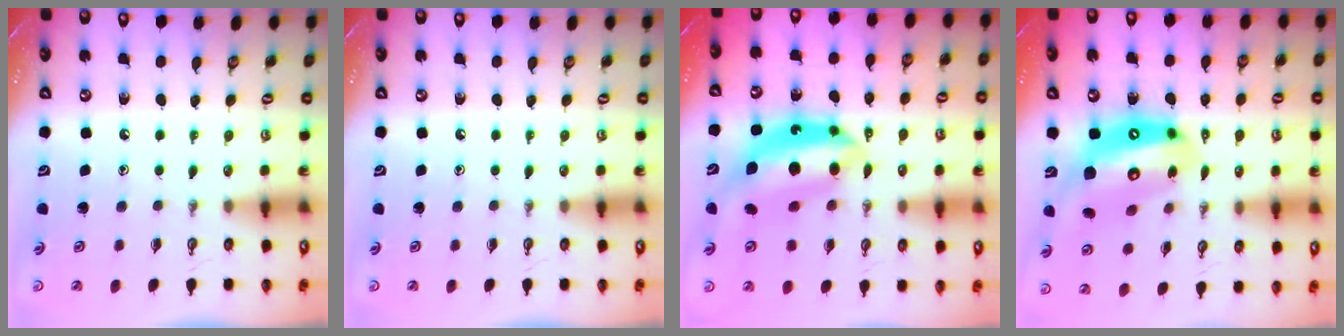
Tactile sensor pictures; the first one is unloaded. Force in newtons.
{"total": 0.0}
{"total": 13.1, "press": 13.1, "slide": 0.9}
{"total": 18.3, "press": 18.1, "slide": 2.8}